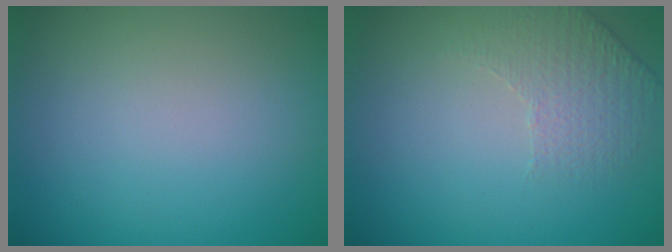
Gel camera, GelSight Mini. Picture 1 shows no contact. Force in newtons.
{"total": 1.7, "press": 1.3, "slide": 1.1}